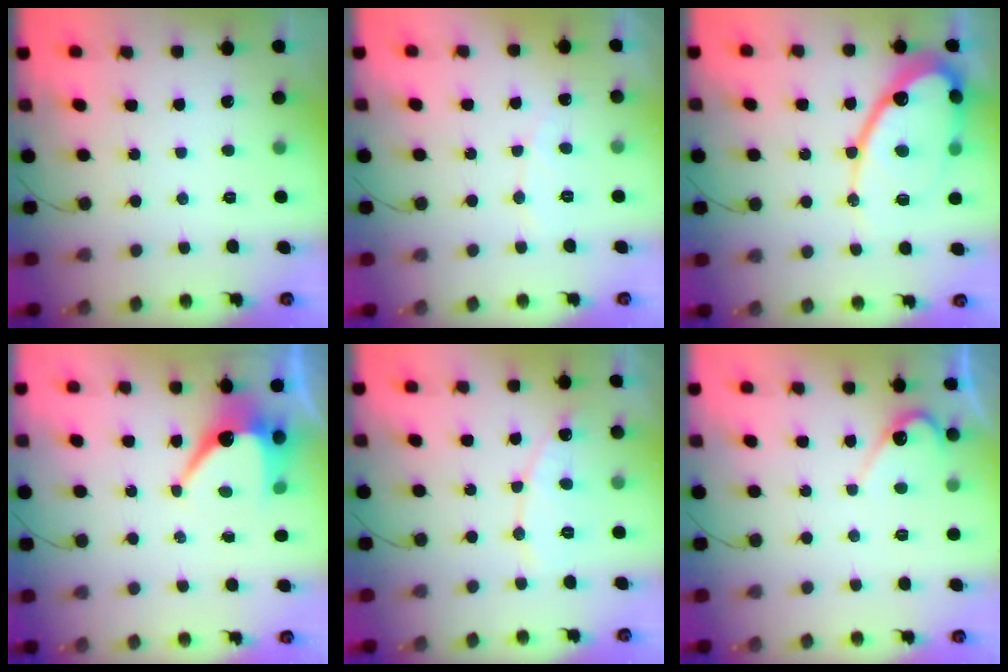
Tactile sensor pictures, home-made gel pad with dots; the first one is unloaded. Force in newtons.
{"total": 3.9, "press": 3.9, "slide": 0.3}
{"total": 18.5, "press": 18.4, "slide": 1.9}
{"total": 7.9, "press": 7.9, "slide": 0.5}
{"total": 7.6, "press": 7.6, "slide": 0.6}
{"total": 5.5, "press": 5.5, "slide": 0.3}